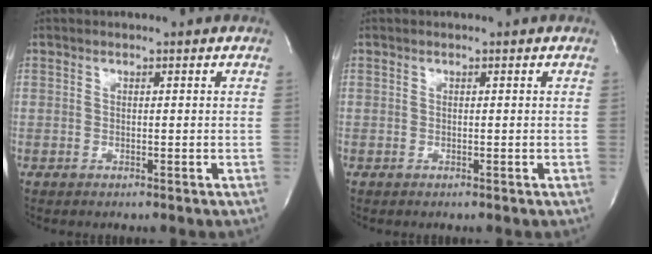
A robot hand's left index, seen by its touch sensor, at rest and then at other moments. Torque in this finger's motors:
{"motor_torque": [0.00, 0.00, 0.00, 0.00]}